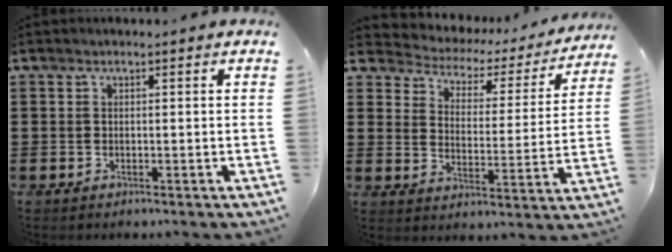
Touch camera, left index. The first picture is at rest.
{"total": 2.3, "force": [1.9, 1.2, 0.3], "torque": [-0.026, -0.021, 0.020]}